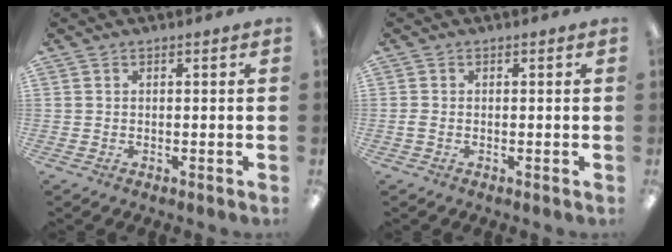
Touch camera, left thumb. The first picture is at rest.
{"total": 1.0, "force": [-0.2, 0.6, 0.7], "torque": [-0.013, 0.001, -0.004]}